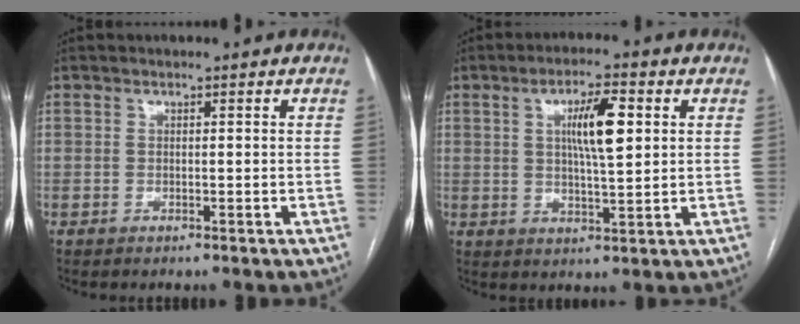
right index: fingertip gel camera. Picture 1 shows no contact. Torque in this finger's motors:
{"motor_torque": [0.66, 0.30, 0.33, 0.10]}